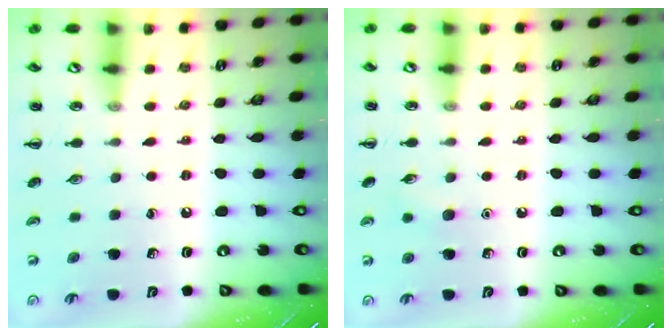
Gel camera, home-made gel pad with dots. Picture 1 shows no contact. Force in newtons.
{"total": 5.4, "press": 5.1, "slide": 1.5}